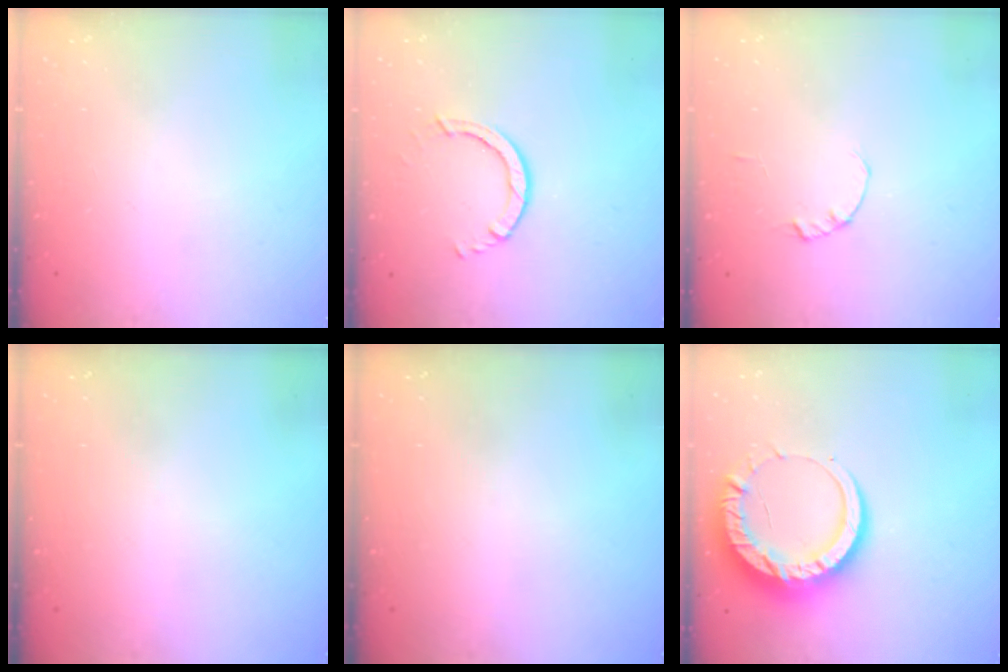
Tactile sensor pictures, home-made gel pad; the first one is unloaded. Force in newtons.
{"total": 3.1, "press": 3.1, "slide": 0.3}
{"total": 0.0}
{"total": 0.0}
{"total": 0.0}
{"total": 14.4, "press": 14.4, "slide": 1.3}